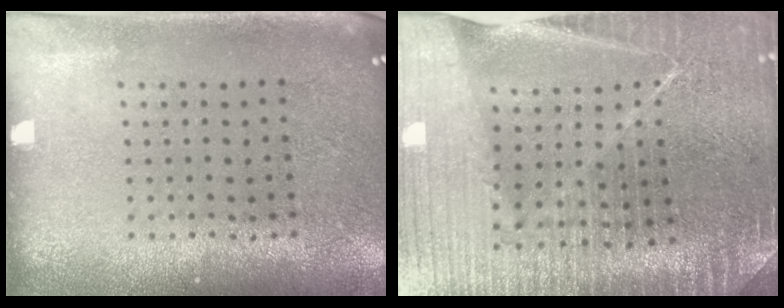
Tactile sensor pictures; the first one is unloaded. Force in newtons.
{"total": 4.9, "press": 4.5, "slide": 1.8}